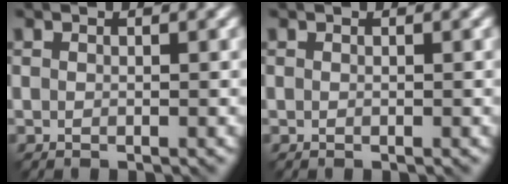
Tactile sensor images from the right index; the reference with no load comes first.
{"total": 0.0}